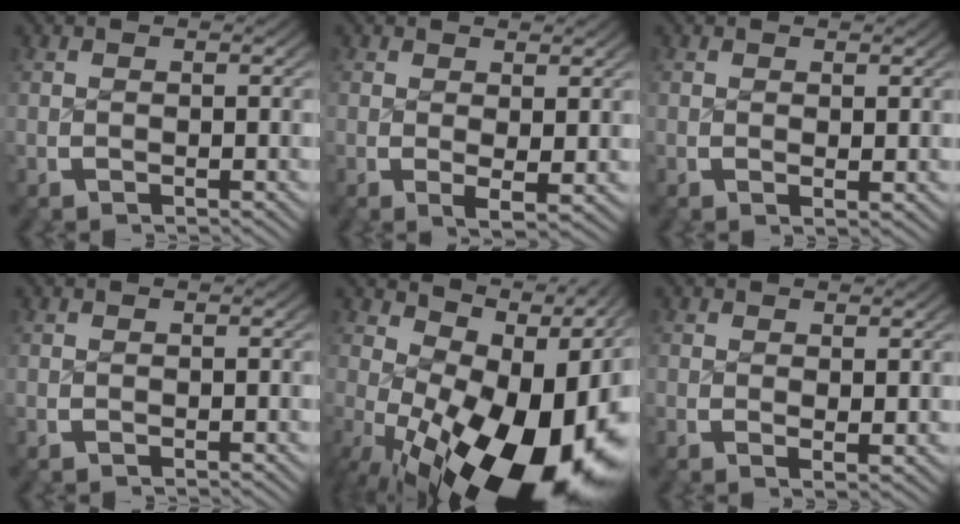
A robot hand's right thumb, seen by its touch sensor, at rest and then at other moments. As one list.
[{"total": 2.0, "force": [0.4, 1.0, 1.7], "torque": [-0.030, -0.013, 0.011]}, {"total": 0.8, "force": [0.5, 0.3, 0.5], "torque": [-0.004, -0.004, 0.010]}, {"total": 0.0}, {"total": 20.6, "force": [-3.0, 12.1, 16.4], "torque": [-0.260, -0.066, -0.005]}, {"total": 1.1, "force": [0.6, 0.4, 0.8], "torque": [-0.008, -0.006, 0.014]}]